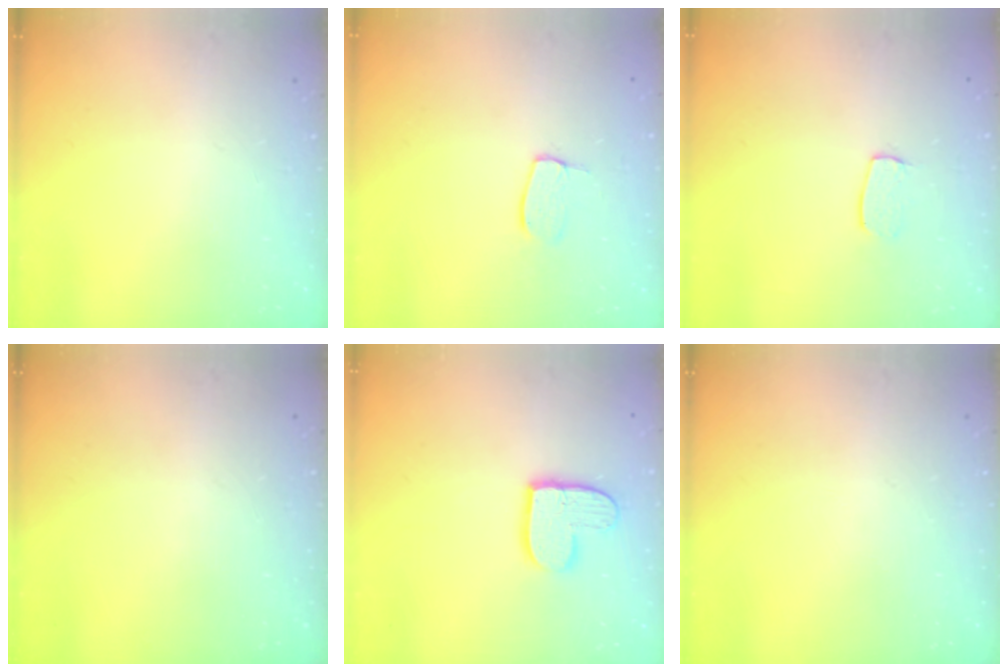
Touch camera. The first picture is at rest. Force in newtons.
{"total": 6.9, "press": 6.9, "slide": 0.4}
{"total": 5.5, "press": 5.5, "slide": 0.4}
{"total": 0.0}
{"total": 11.0, "press": 10.9, "slide": 0.9}
{"total": 0.0}